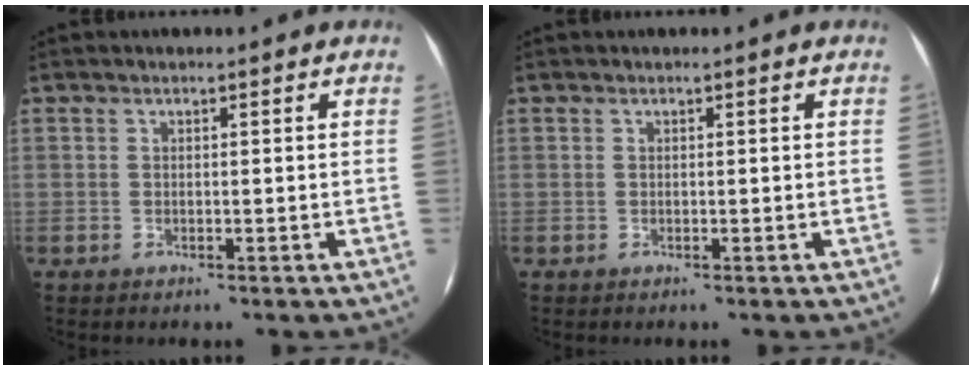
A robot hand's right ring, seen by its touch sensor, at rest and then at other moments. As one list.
[{"total": 0.0}]